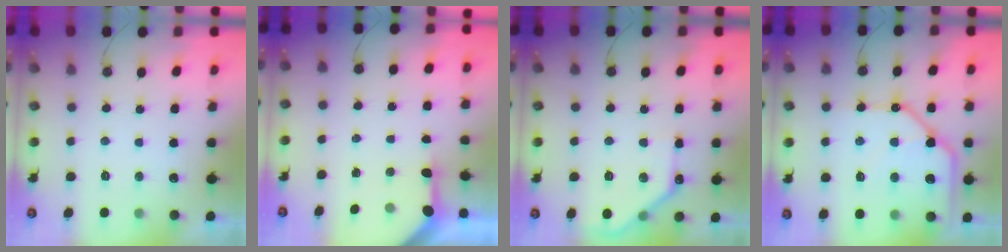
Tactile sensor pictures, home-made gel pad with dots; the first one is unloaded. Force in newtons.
{"total": 3.3, "press": 3.3, "slide": 0.4}
{"total": 10.9, "press": 10.9, "slide": 0.7}
{"total": 15.8, "press": 15.7, "slide": 1.7}